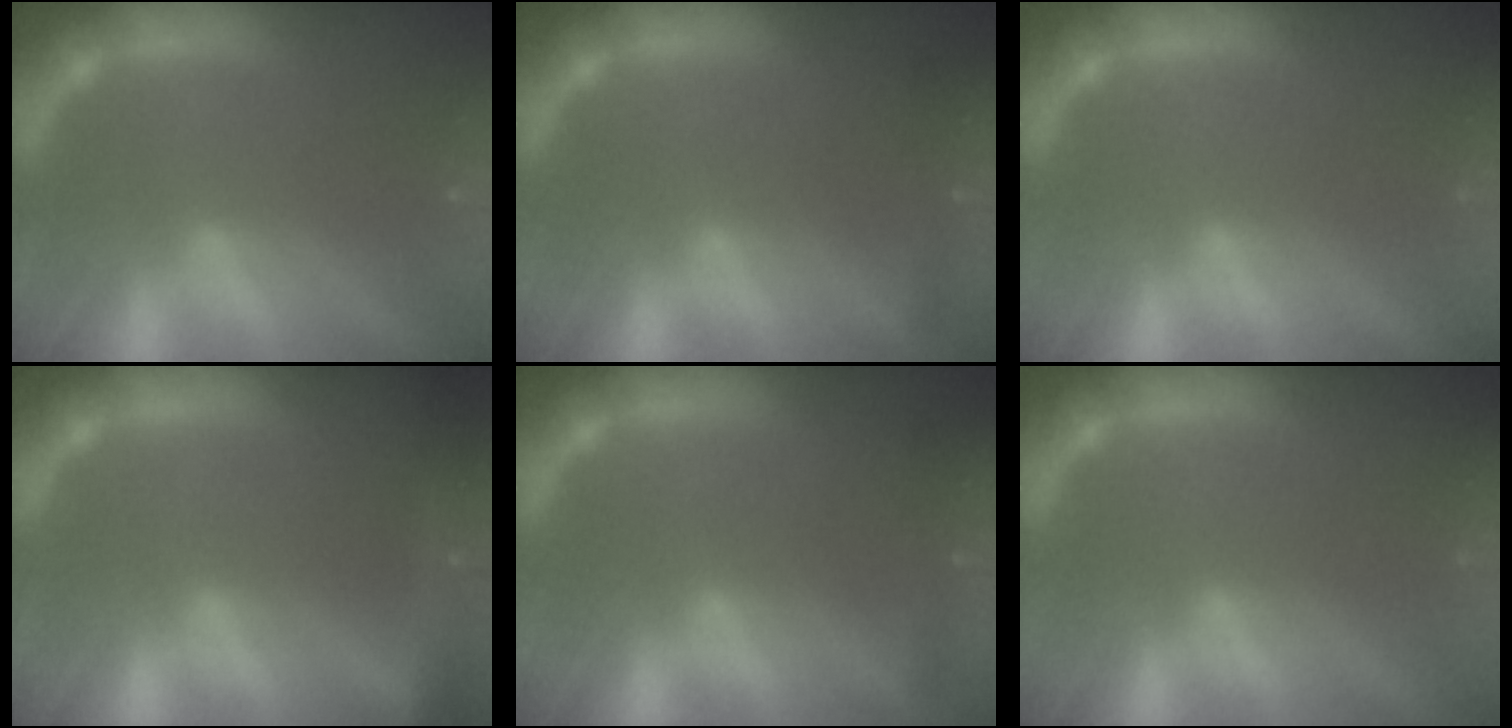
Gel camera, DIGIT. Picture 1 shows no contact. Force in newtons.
{"total": 1.9}
{"total": 0.0}
{"total": 6.4}
{"total": 1.9}
{"total": 0.0}